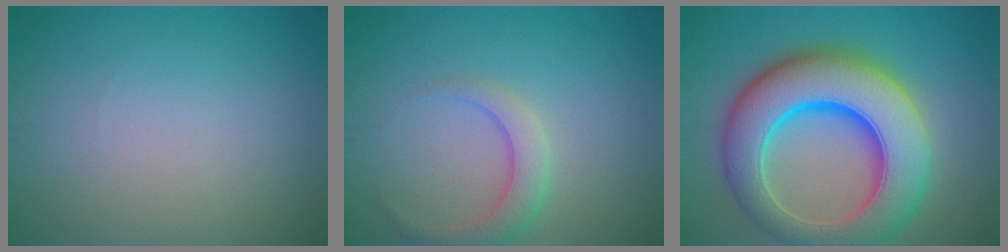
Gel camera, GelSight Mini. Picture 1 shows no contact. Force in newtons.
{"total": 2.9, "press": 2.9, "slide": 0.1}
{"total": 12.7, "press": 12.7, "slide": 0.2}